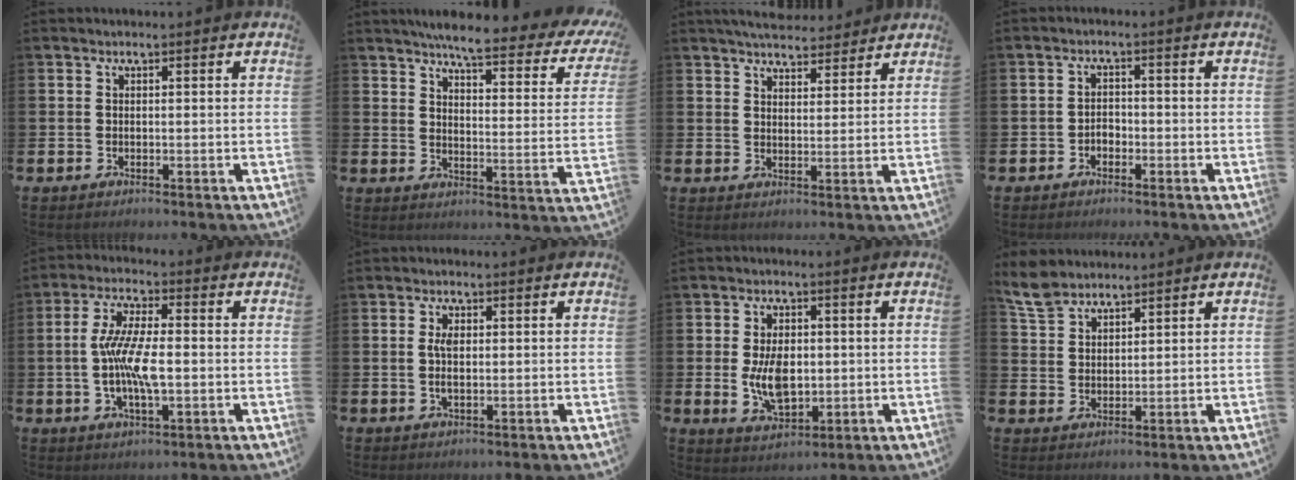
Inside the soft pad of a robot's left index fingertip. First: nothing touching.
{"total": 5.9, "force": [5.1, 0.7, 2.8], "torque": [-0.060, -0.042, 0.079]}
{"total": 5.2, "force": [5.0, 1.0, 0.5], "torque": [-0.013, -0.026, 0.091]}
{"total": 1.6, "force": [-1.0, 1.1, 0.5], "torque": [-0.007, 0.001, -0.024]}
{"total": 8.2, "force": [-0.4, 3.0, 7.6], "torque": [-0.152, 0.000, -0.014]}
{"total": 2.4, "force": [0.2, 1.2, 2.1], "torque": [-0.032, 0.001, -0.001]}
{"total": 7.1, "force": [-0.1, 4.1, 5.8], "torque": [-0.118, 0.000, -0.006]}
{"total": 5.6, "force": [5.1, 1.9, 1.4], "torque": [-0.041, -0.018, 0.096]}